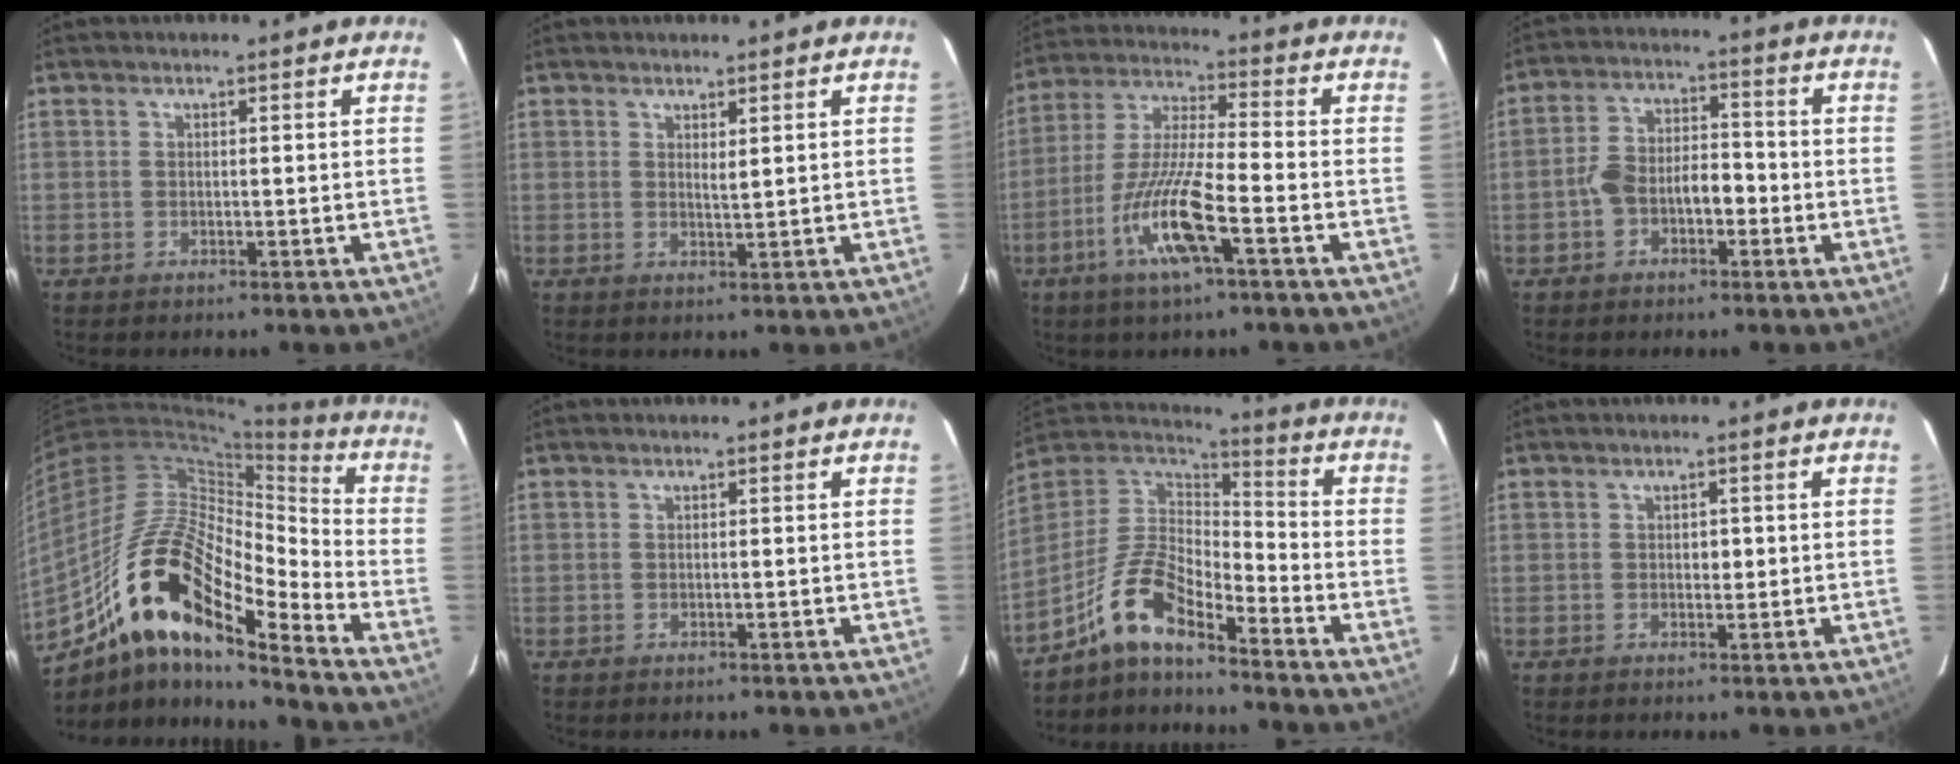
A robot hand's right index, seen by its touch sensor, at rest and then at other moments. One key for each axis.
{"total": 1.1, "fx": 0.7, "fy": 0.1, "fz": 0.9, "tx": -0.018, "ty": -0.007, "tz": 0.014}
{"total": 12.5, "fx": -5.2, "fy": 1.0, "fz": 11.4, "tx": -0.232, "ty": -0.010, "tz": -0.102}
{"total": 7.4, "fx": -2.1, "fy": 4.2, "fz": 5.7, "tx": -0.113, "ty": 0.034, "tz": -0.038}
{"total": 18.7, "fx": -10.7, "fy": 5.3, "fz": 14.3, "tx": -0.270, "ty": 0.032, "tz": -0.182}
{"total": 0.0}
{"total": 10.0, "fx": -7.4, "fy": 3.0, "fz": 6.1, "tx": -0.144, "ty": 0.029, "tz": -0.143}
{"total": 1.3, "fx": 0.1, "fy": 0.9, "fz": 1.0, "tx": -0.011, "ty": 0.002, "tz": 0.002}